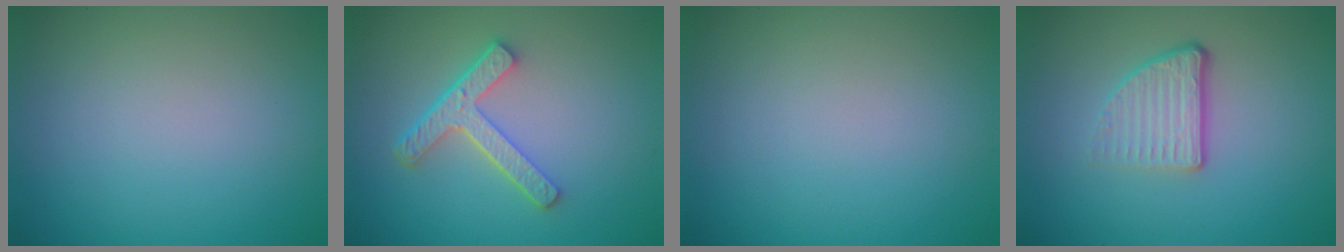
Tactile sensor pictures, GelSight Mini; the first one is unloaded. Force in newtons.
{"total": 4.2, "press": 3.2, "slide": 2.8}
{"total": 0.0}
{"total": 3.8, "press": 2.4, "slide": 3.0}